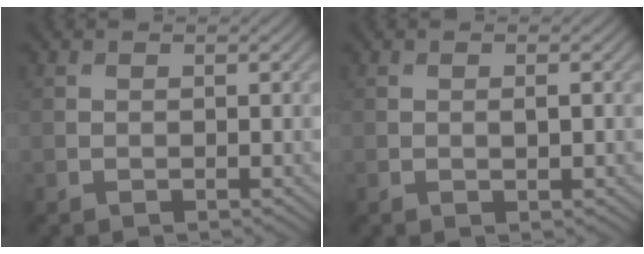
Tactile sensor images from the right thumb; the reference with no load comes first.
{"total": 0.9, "force": [0.0, 0.3, 0.9], "torque": [-0.016, -0.002, 0.000]}